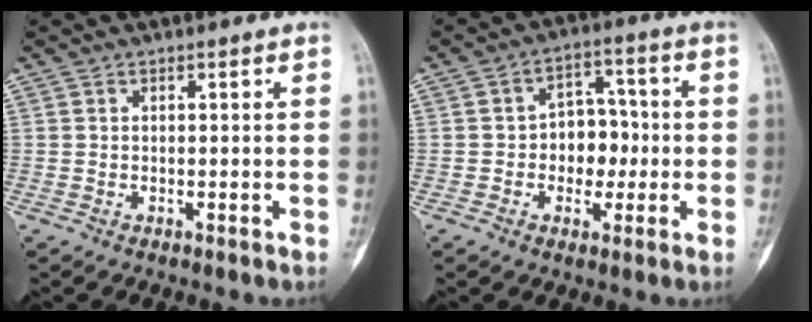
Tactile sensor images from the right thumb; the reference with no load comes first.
{"total": 8.4, "force": [-1.0, 6.3, 5.4], "torque": [-0.030, 0.029, -0.021]}